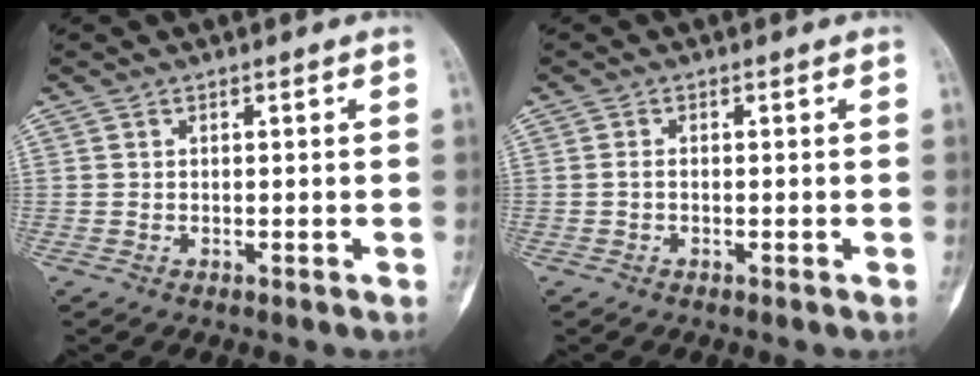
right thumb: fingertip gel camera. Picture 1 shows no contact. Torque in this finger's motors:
{"motor_torque": [-0.62, -0.20, 0.16, -0.15, 0.01]}